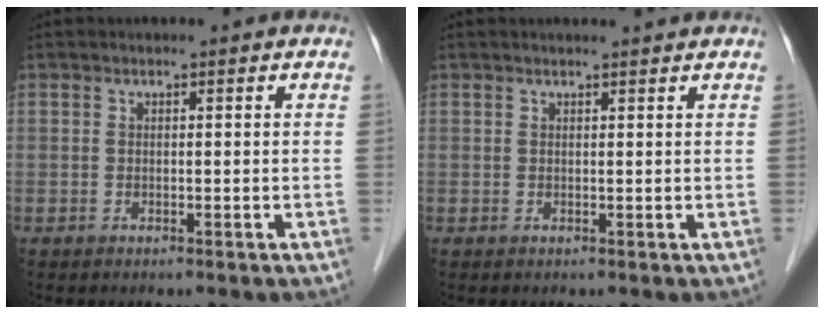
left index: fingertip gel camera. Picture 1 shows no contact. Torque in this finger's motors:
{"motor_torque": [0.40, -0.70, -0.01, -0.01]}